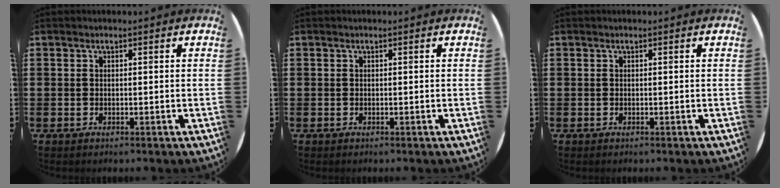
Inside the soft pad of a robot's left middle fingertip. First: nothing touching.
{"total": 0.0}
{"total": 0.0}